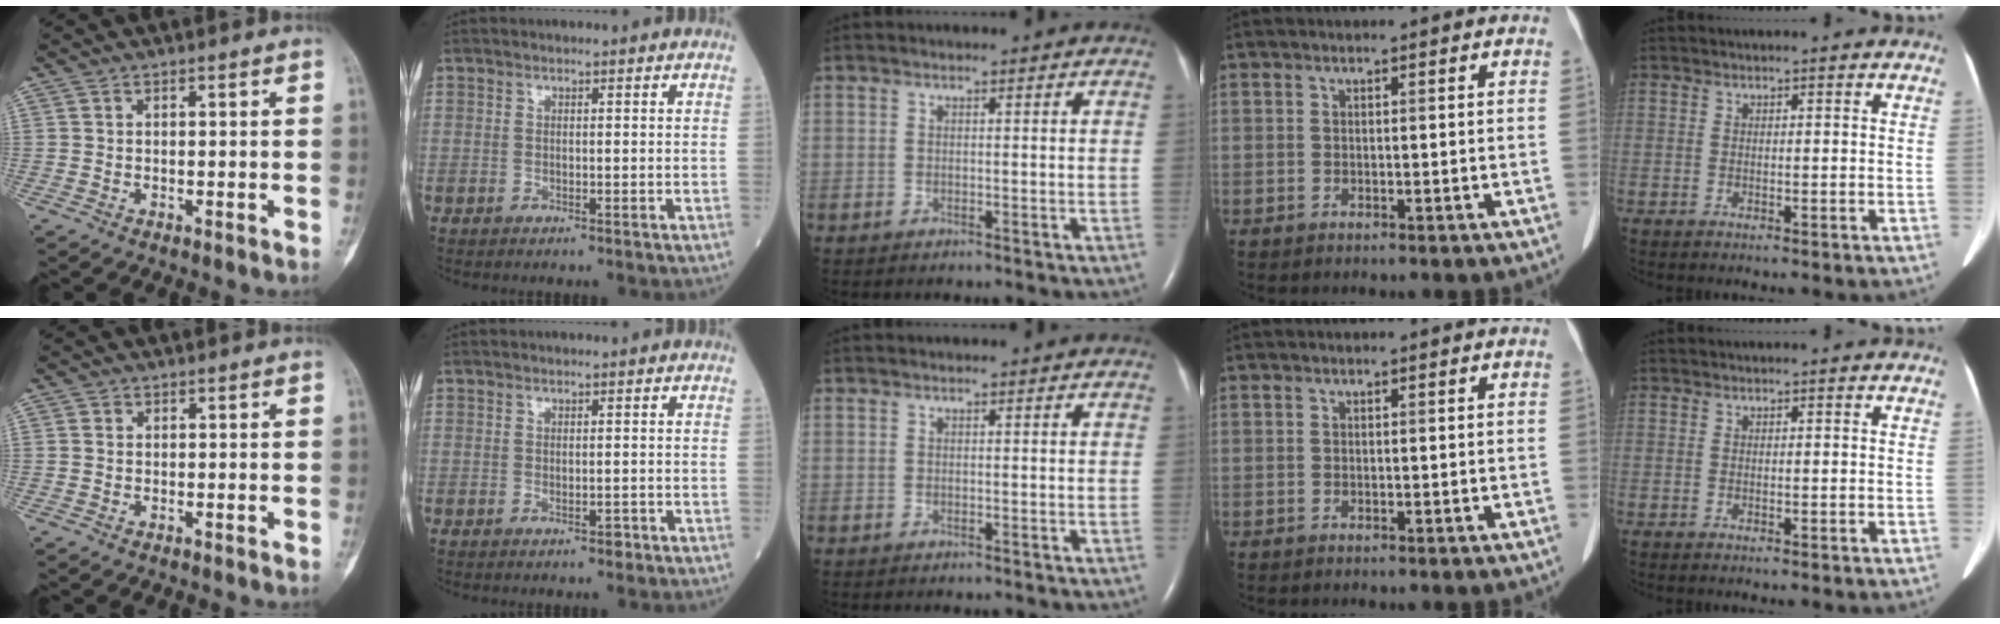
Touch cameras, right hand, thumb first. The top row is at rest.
{"thumb": {"total": 0.7, "force": [0.1, 0.6, 0.4], "torque": [-0.002, 0.001, 0.000]}, "index": {"total": 1.2, "force": [-0.6, 0.5, 0.9], "torque": [-0.016, -0.001, -0.006]}}